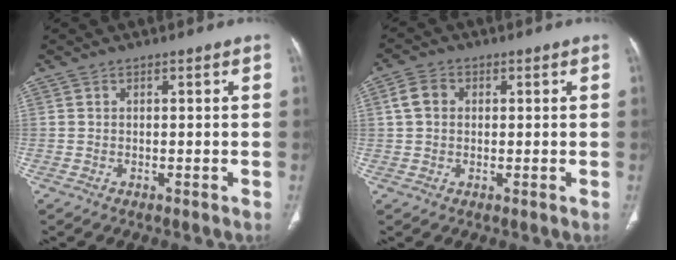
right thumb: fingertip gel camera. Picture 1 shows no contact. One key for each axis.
{"total": 4.4, "fx": 0.9, "fy": 3.4, "fz": 2.6, "tx": -0.047, "ty": 0.011, "tz": 0.016}